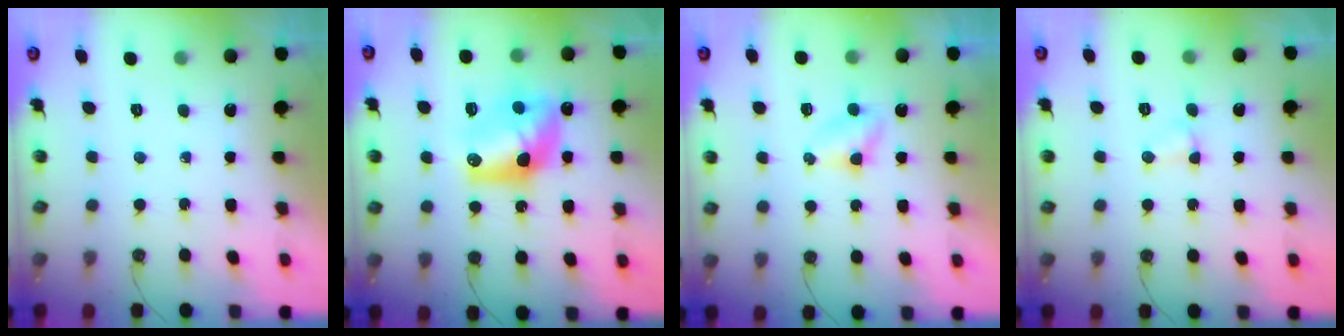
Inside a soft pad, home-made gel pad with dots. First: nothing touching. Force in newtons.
{"total": 12.6, "press": 12.6, "slide": 0.9}
{"total": 2.9, "press": 2.9, "slide": 0.3}
{"total": 2.5, "press": 2.5, "slide": 0.5}